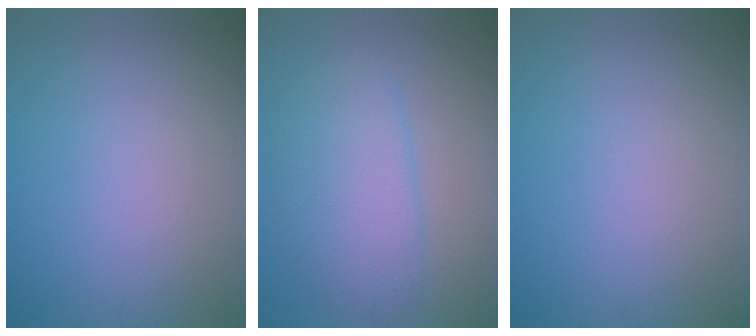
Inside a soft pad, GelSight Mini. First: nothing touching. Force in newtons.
{"total": 4.2, "press": 4.2, "slide": 0.2}
{"total": 0.0}